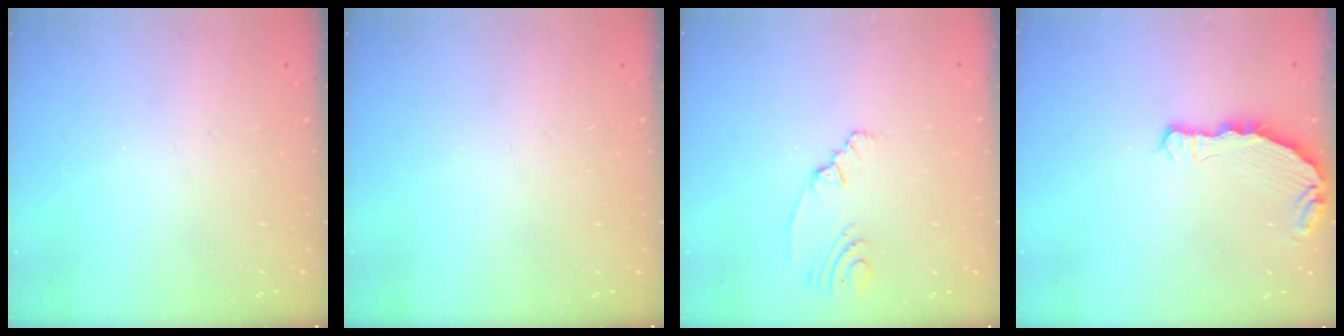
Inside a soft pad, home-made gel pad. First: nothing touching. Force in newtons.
{"total": 0.0}
{"total": 2.8, "press": 2.3, "slide": 1.7}
{"total": 7.3, "press": 5.8, "slide": 4.4}